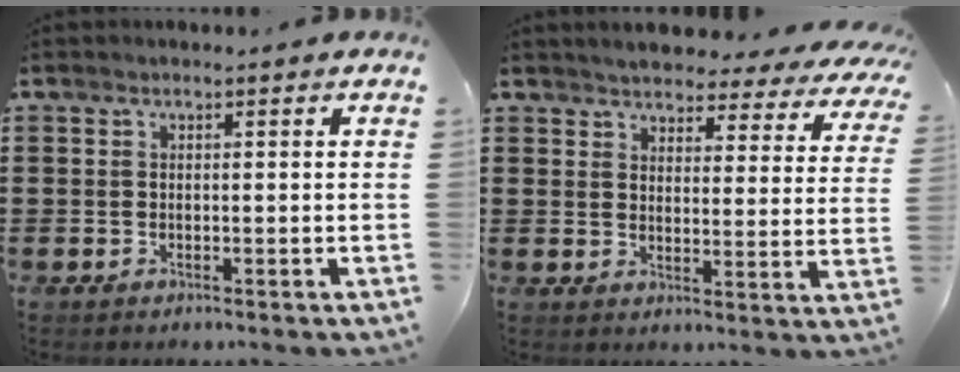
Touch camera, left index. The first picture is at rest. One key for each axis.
{"total": 3.9, "fx": 3.9, "fy": 0.2, "fz": 0.4, "tx": -0.032, "ty": -0.030, "tz": 0.064}